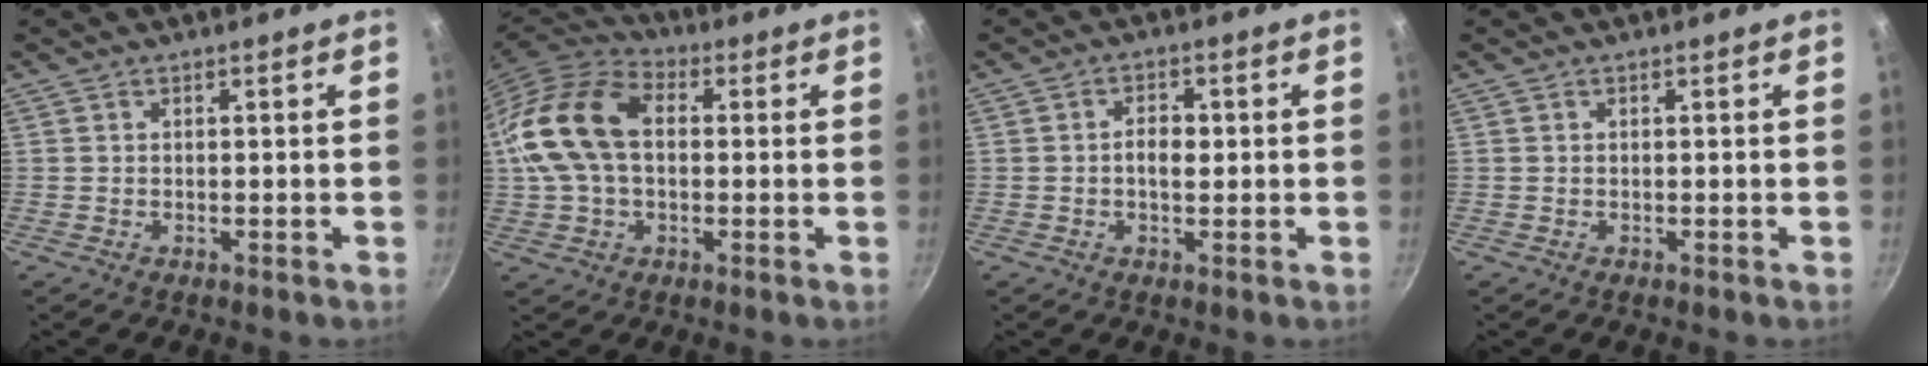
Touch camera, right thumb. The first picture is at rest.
{"total": 16.9, "force": [1.4, 11.3, 12.5], "torque": [-0.225, 0.029, 0.011]}
{"total": 3.7, "force": [0.0, 2.2, 2.9], "torque": [-0.036, 0.007, -0.005]}
{"total": 0.0}